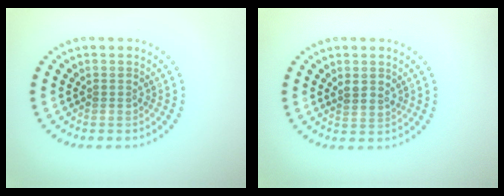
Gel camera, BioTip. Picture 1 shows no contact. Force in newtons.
{"total": 1.2, "press": 0.9, "slide": 0.7}